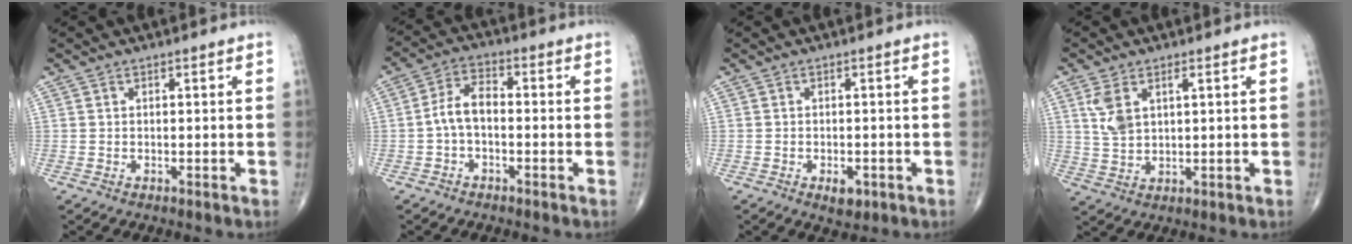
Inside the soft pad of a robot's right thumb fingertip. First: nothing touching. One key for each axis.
{"total": 5.7, "fx": -1.0, "fy": 3.1, "fz": 4.7, "tx": -0.087, "ty": 0.025, "tz": -0.030}
{"total": 3.0, "fx": -1.3, "fy": 1.6, "fz": 2.1, "tx": -0.027, "ty": 0.000, "tz": -0.013}
{"total": 5.5, "fx": 2.1, "fy": 2.9, "fz": 4.1, "tx": -0.082, "ty": 0.001, "tz": 0.050}